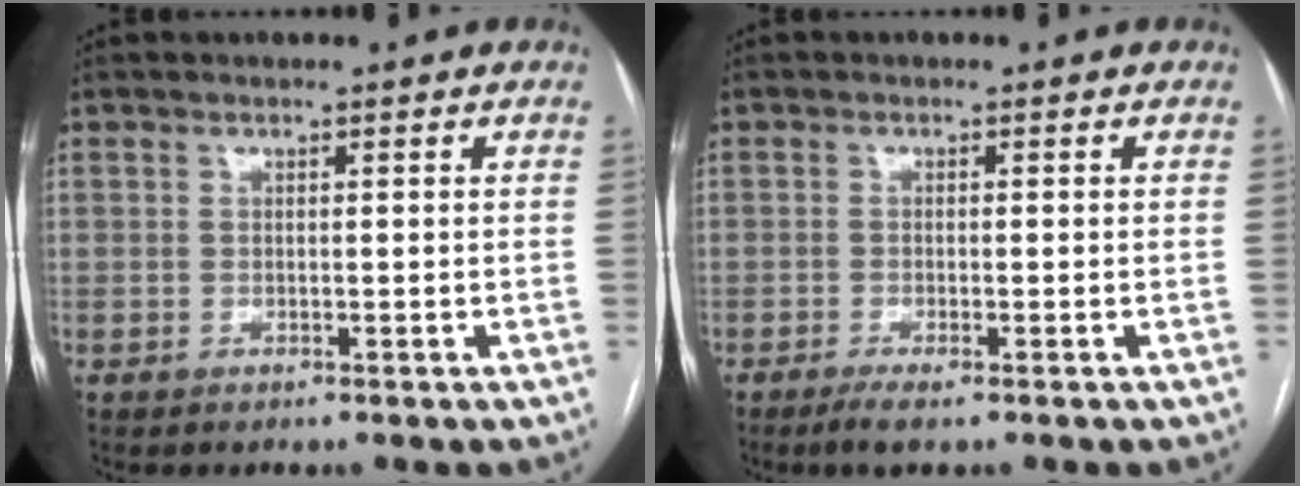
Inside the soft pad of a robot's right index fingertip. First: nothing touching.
{"total": 2.6, "force": [-1.7, 0.1, 2.0], "torque": [-0.037, -0.007, -0.031]}